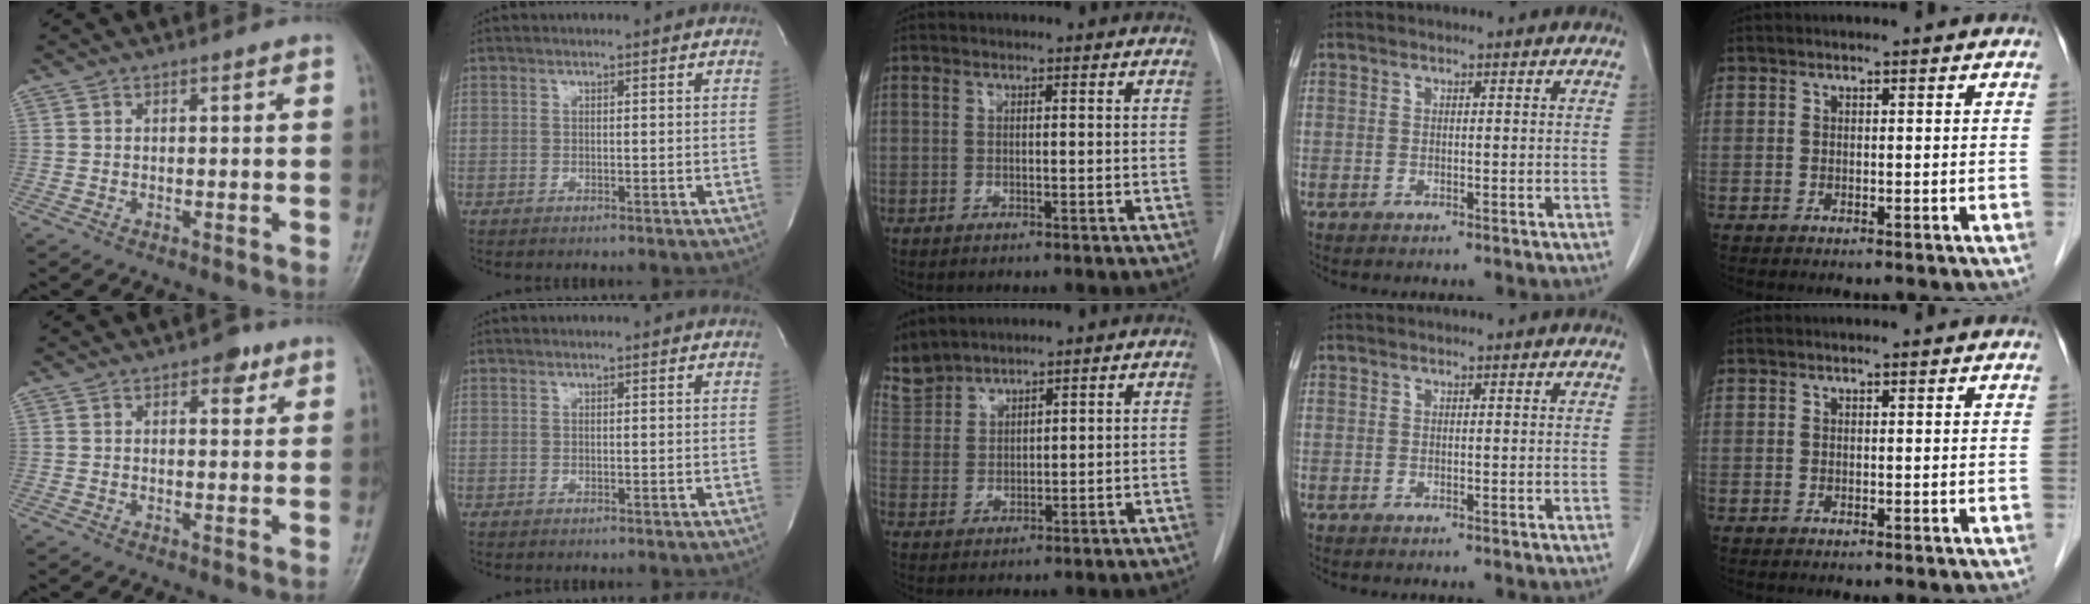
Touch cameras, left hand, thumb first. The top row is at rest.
{"thumb": {"total": 3.2, "force": [1.7, 1.8, 2.0], "torque": [-0.010, -0.003, 0.019]}, "middle": {"total": 7.3, "force": [6.9, 2.3, 0.4], "torque": [-0.018, 0.011, 0.150]}}